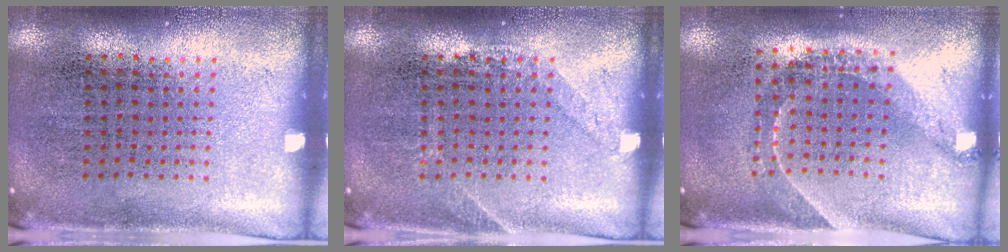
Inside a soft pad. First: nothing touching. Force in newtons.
{"total": 1.1, "press": 1.1, "slide": 0.2}
{"total": 1.6, "press": 1.2, "slide": 1.1}